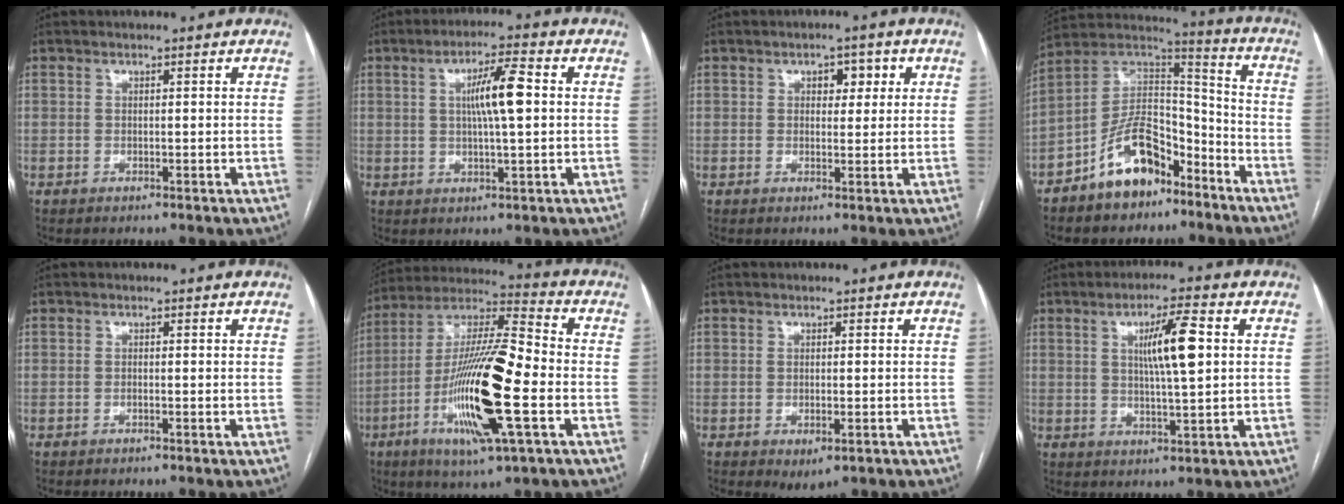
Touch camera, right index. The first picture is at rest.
{"total": 7.3, "force": [1.1, 0.6, 7.2], "torque": [-0.126, 0.008, 0.017]}
{"total": 3.5, "force": [1.3, 2.0, 2.5], "torque": [-0.029, 0.011, 0.018]}
{"total": 13.1, "force": [-8.0, 6.8, 7.8], "torque": [-0.149, 0.035, -0.141]}
{"total": 0.0}
{"total": 20.4, "force": [-5.5, 2.3, 19.5], "torque": [-0.383, -0.015, -0.100]}
{"total": 2.7, "force": [-1.0, 1.2, 2.2], "torque": [-0.031, -0.004, -0.003]}
{"total": 8.0, "force": [1.8, 0.6, 7.8], "torque": [-0.134, 0.004, 0.031]}